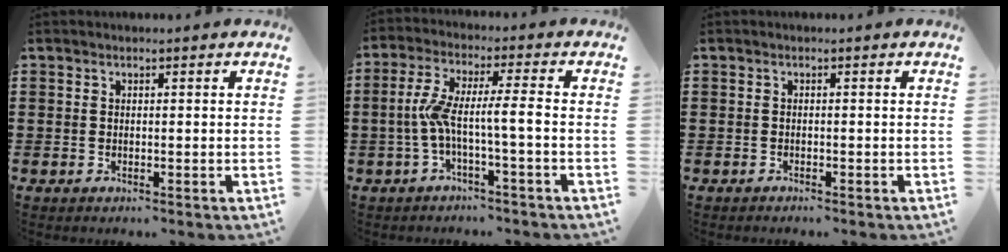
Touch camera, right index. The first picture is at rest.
{"total": 6.8, "force": [-1.5, 0.1, 6.6], "torque": [-0.140, -0.006, -0.037]}
{"total": 0.7, "force": [-0.7, 0.0, 0.0], "torque": [-0.002, -0.002, -0.014]}